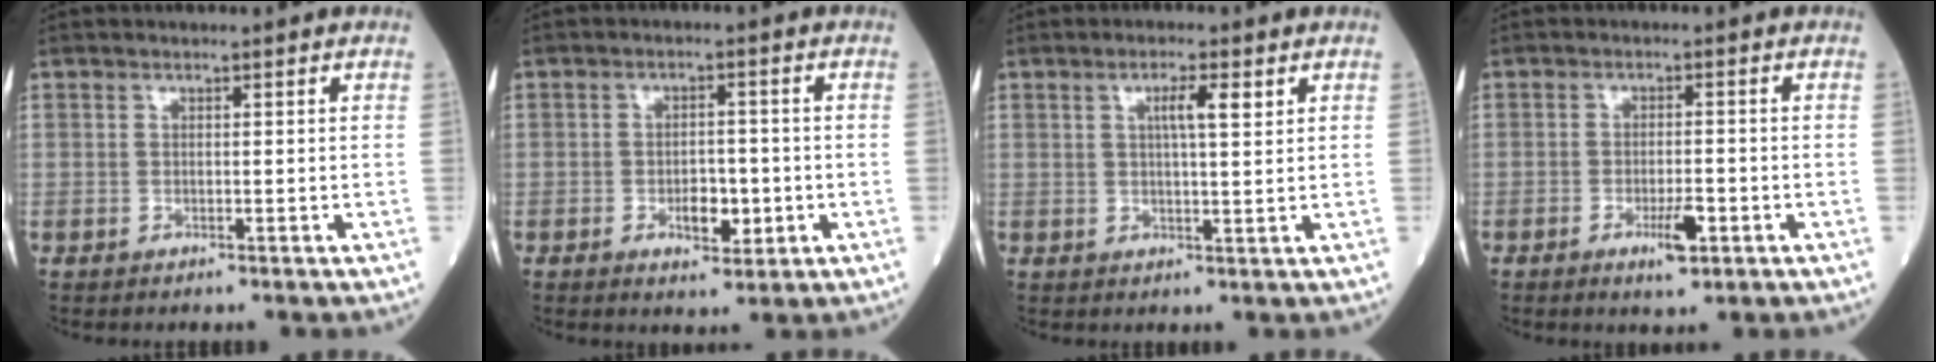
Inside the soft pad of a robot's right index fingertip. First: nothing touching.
{"total": 4.7, "force": [-1.3, 2.1, 4.0], "torque": [-0.062, 0.001, -0.015]}
{"total": 3.7, "force": [1.5, 0.4, 3.4], "torque": [-0.061, 0.004, 0.024]}
{"total": 4.0, "force": [-1.8, 0.9, 3.4], "torque": [-0.060, -0.001, -0.027]}